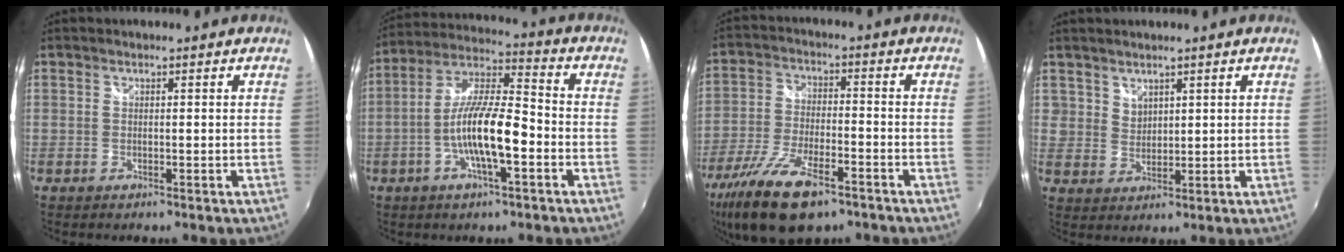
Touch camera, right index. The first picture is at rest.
{"total": 13.2, "force": [-4.3, 2.9, 12.1], "torque": [-0.239, 0.002, -0.082]}
{"total": 16.2, "force": [-10.6, 5.8, 10.8], "torque": [-0.235, -0.041, -0.194]}
{"total": 3.4, "force": [2.6, 2.2, 0.2], "torque": [0.006, 0.008, 0.053]}